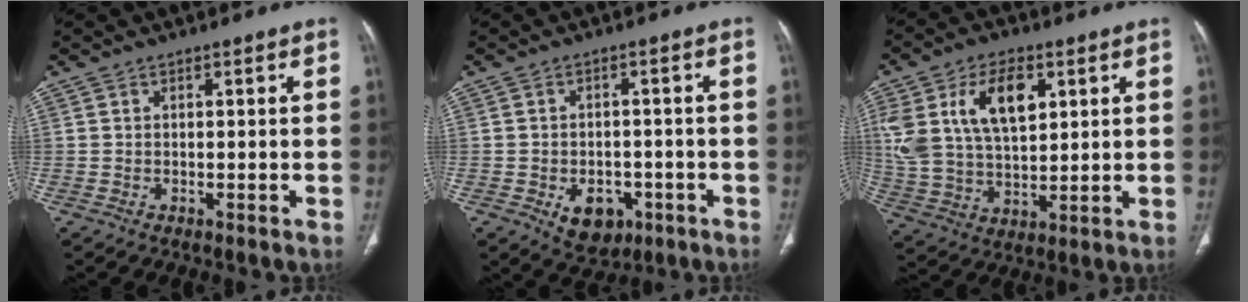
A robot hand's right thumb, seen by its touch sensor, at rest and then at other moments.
{"total": 7.1, "force": [-2.9, 5.0, 4.0], "torque": [-0.036, 0.014, -0.029]}
{"total": 16.7, "force": [5.9, 9.5, 12.4], "torque": [-0.227, -0.010, 0.119]}